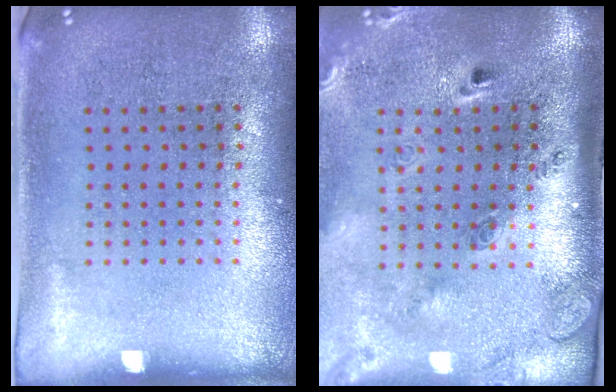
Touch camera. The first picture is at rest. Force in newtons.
{"total": 2.9, "press": 2.0, "slide": 2.1}